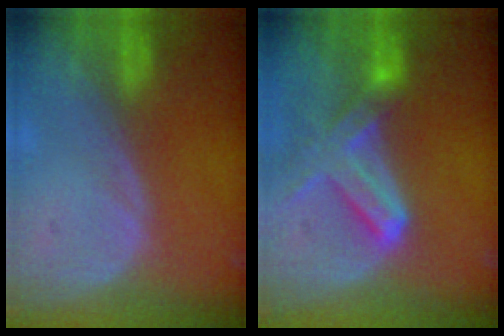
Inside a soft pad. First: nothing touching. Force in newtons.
{"total": 7.2, "press": 6.6, "slide": 2.9}